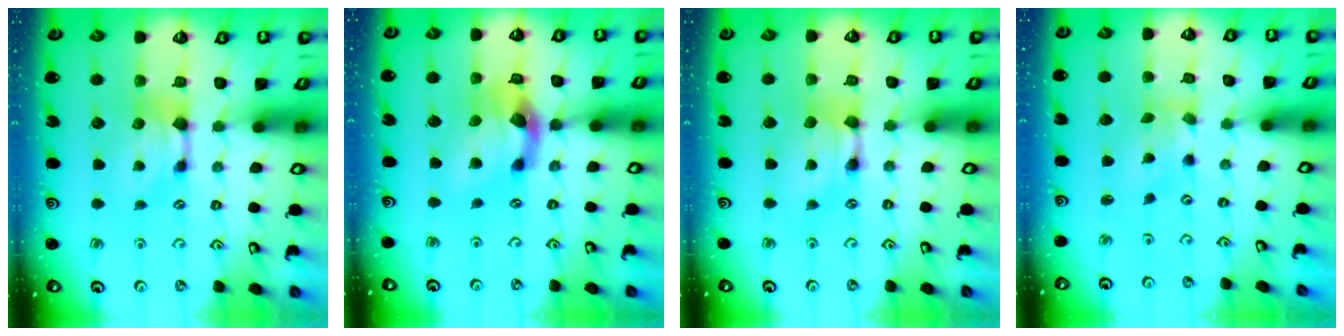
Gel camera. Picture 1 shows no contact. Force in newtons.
{"total": 5.2, "press": 4.6, "slide": 2.2}
{"total": 1.8, "press": 1.8, "slide": 0.1}
{"total": 2.6, "press": 2.5, "slide": 0.9}